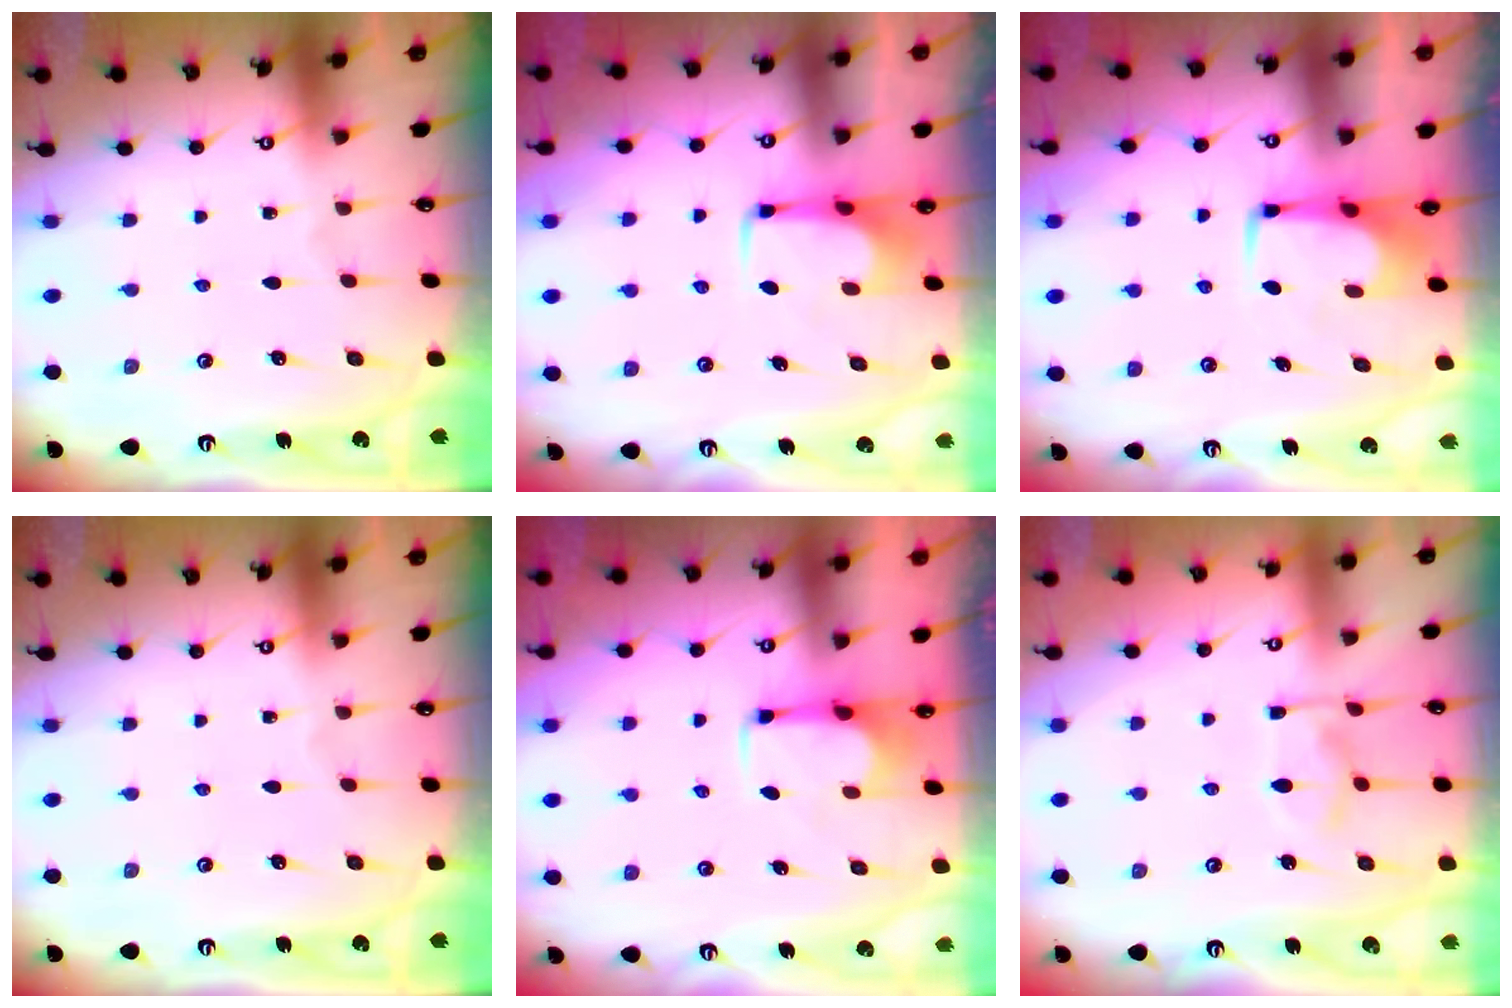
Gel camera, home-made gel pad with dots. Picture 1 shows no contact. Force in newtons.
{"total": 1.7, "press": 1.6, "slide": 0.5}
{"total": 1.6, "press": 1.4, "slide": 0.7}
{"total": 0.0}
{"total": 2.7, "press": 2.6, "slide": 0.9}
{"total": 10.1, "press": 10.0, "slide": 1.2}